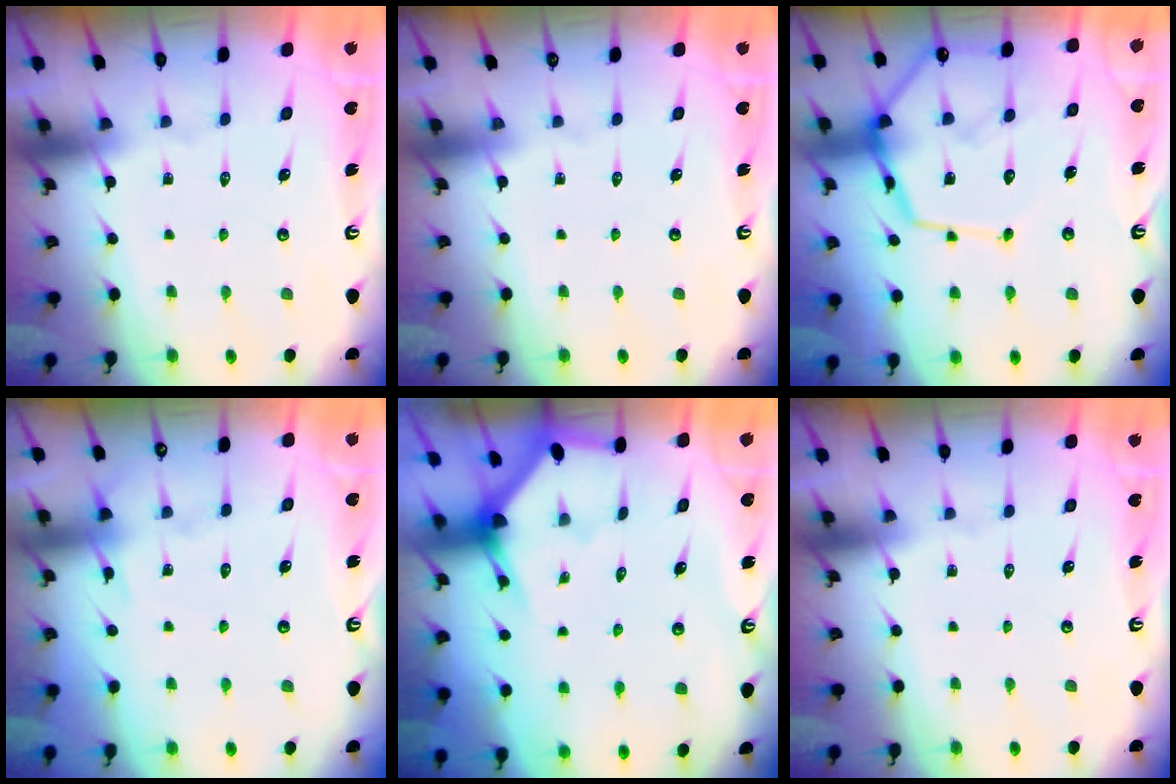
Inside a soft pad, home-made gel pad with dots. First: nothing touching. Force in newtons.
{"total": 0.0}
{"total": 14.4, "press": 14.3, "slide": 1.3}
{"total": 3.8, "press": 3.8, "slide": 0.6}
{"total": 2.9, "press": 2.9, "slide": 0.2}
{"total": 0.0}